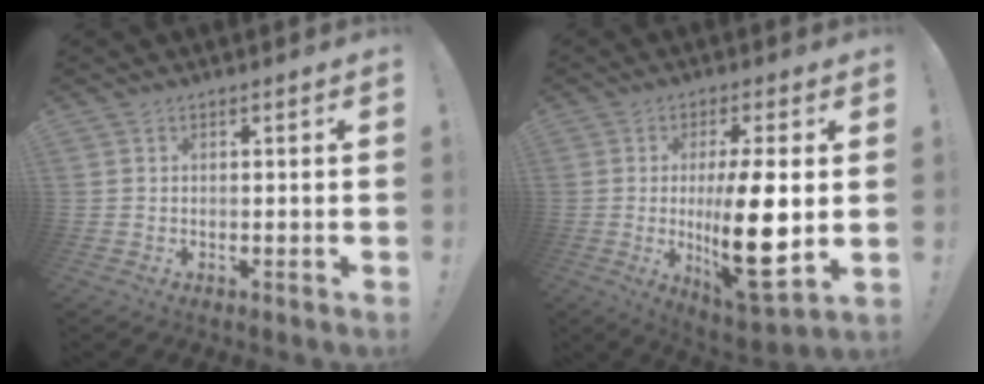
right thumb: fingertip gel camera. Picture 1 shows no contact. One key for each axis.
{"total": 17.7, "fx": -0.8, "fy": 5.0, "fz": 17.0, "tx": -0.284, "ty": -0.020, "tz": -0.010}